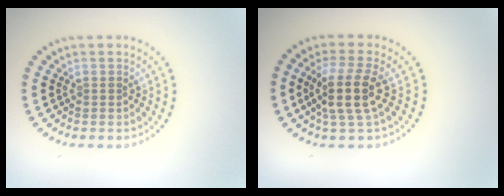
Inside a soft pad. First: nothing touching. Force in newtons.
{"total": 4.0, "press": 3.3, "slide": 2.3}